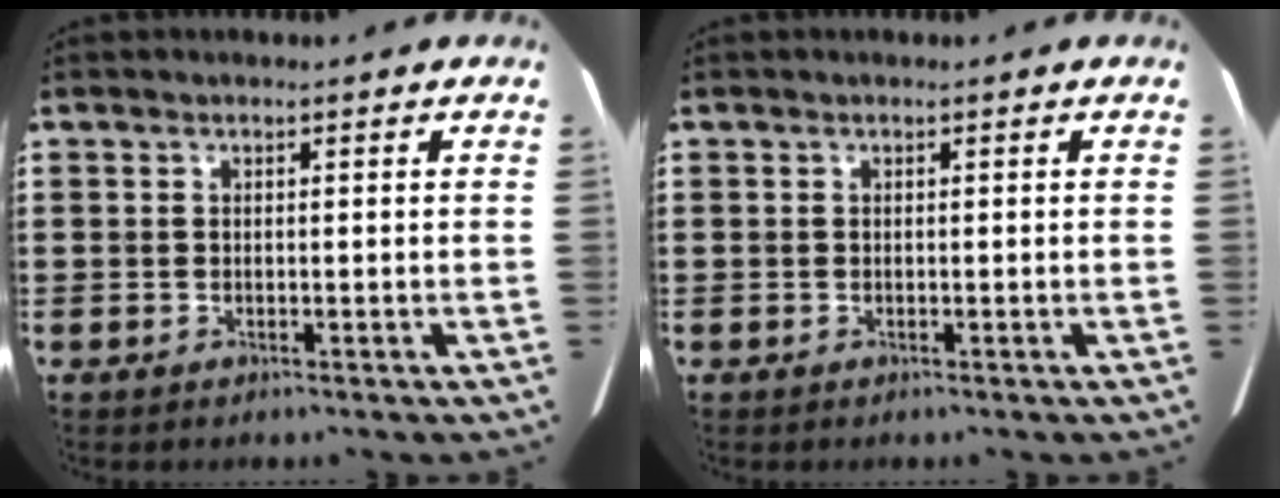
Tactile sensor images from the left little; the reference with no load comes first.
{"total": 0.0}